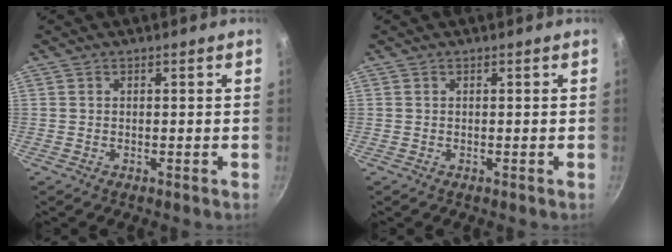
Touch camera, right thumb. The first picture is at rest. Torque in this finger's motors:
{"motor_torque": [-0.05, 0.04, 0.00, 0.00, 0.00]}